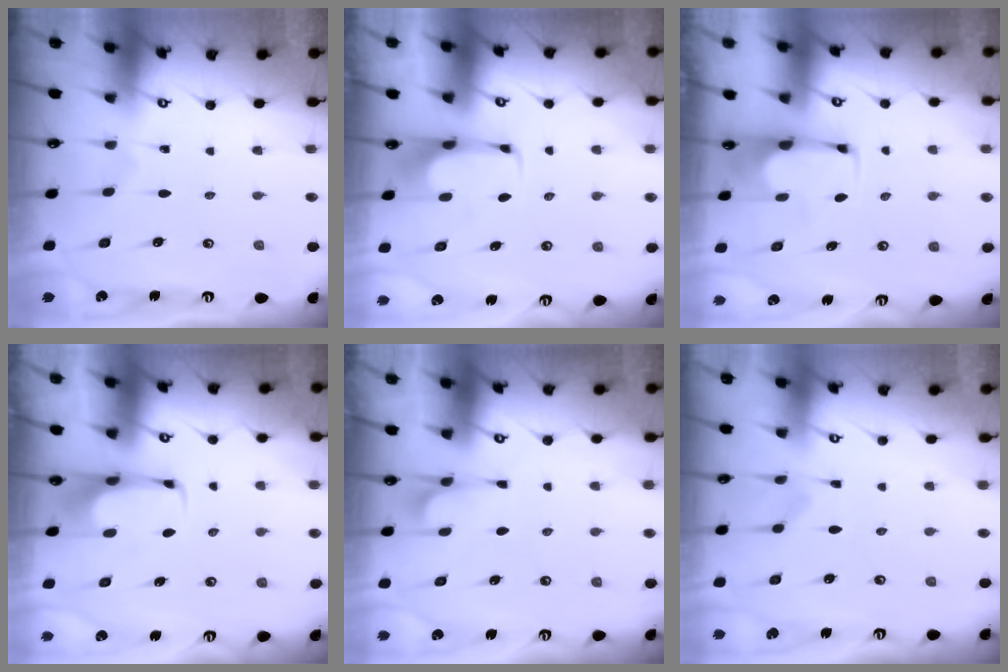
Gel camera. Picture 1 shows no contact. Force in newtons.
{"total": 2.0, "press": 2.0, "slide": 0.2}
{"total": 1.7, "press": 1.6, "slide": 0.6}
{"total": 1.6, "press": 1.5, "slide": 0.5}
{"total": 2.4, "press": 2.2, "slide": 1.0}
{"total": 1.1, "press": 0.1, "slide": 1.1}